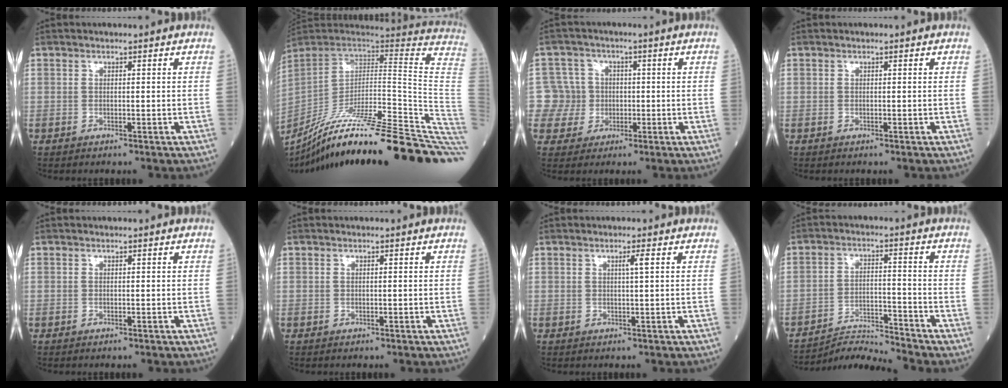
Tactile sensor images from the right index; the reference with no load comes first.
{"total": 38.1, "force": [-28.5, -0.6, 25.3], "torque": [-0.214, -0.060, -0.412]}
{"total": 5.9, "force": [-0.2, 5.9, 0.0], "torque": [0.010, 0.016, -0.001]}
{"total": 0.0}
{"total": 0.0}
{"total": 0.0}
{"total": 1.5, "force": [0.6, -0.4, 1.3], "torque": [-0.018, -0.001, 0.010]}
{"total": 6.6, "force": [-6.0, -2.5, -1.0], "torque": [0.008, -0.004, -0.109]}